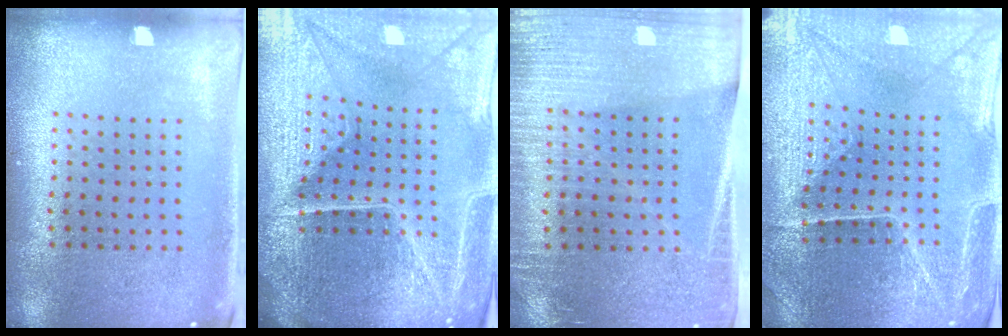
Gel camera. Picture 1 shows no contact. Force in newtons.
{"total": 6.2, "press": 5.5, "slide": 2.9}
{"total": 3.3, "press": 3.0, "slide": 1.4}
{"total": 3.4, "press": 3.4, "slide": 0.4}